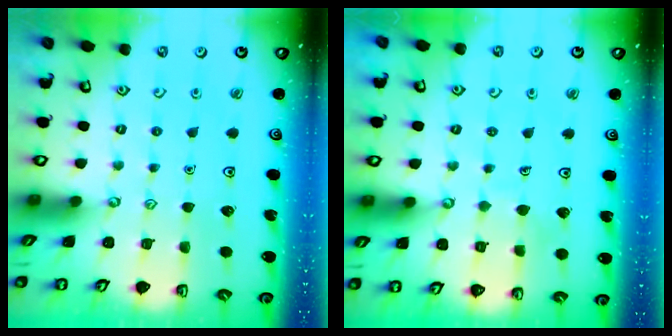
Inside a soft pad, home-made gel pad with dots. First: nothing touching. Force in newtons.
{"total": 4.9, "press": 4.9, "slide": 0.2}